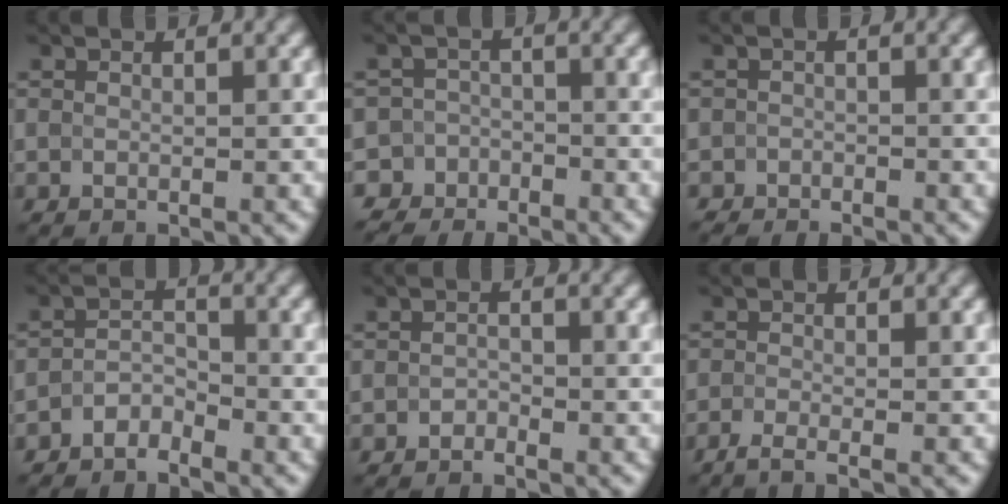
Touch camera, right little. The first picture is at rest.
{"total": 4.9, "force": [-4.1, 2.3, -1.4], "torque": [0.047, -0.002, -0.063]}
{"total": 2.3, "force": [-2.1, 0.1, -1.1], "torque": [0.017, -0.009, -0.033]}
{"total": 2.1, "force": [-2.0, 0.2, -0.5], "torque": [0.002, 0.006, -0.036]}
{"total": 1.3, "force": [-1.1, -0.1, -0.7], "torque": [0.007, 0.001, -0.014]}
{"total": 2.1, "force": [-2.0, 0.0, 0.7], "torque": [-0.011, -0.009, -0.040]}